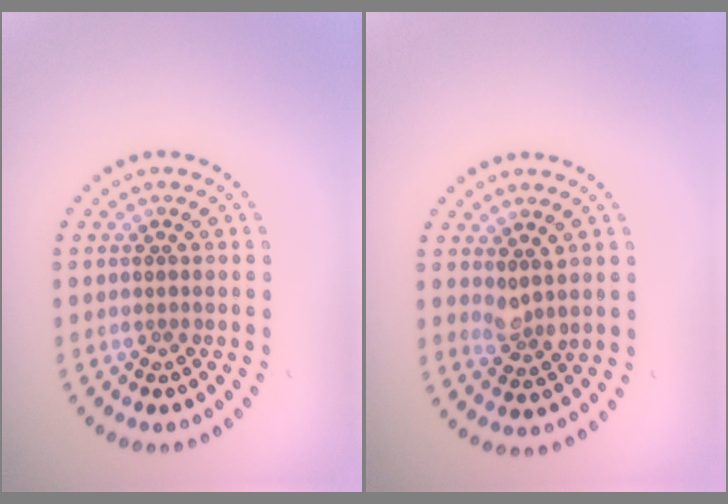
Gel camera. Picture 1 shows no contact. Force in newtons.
{"total": 1.9, "press": 1.5, "slide": 1.2}